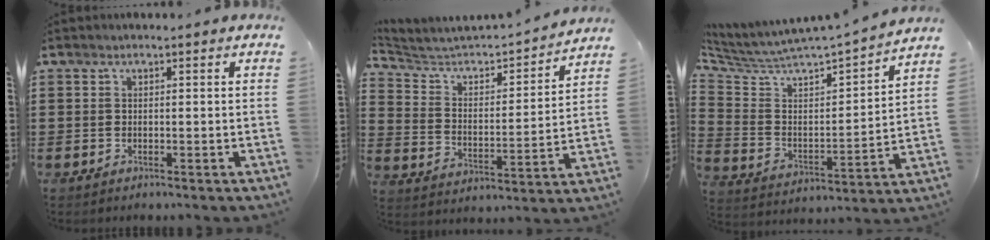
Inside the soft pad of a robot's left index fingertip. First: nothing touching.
{"total": 4.3, "force": [4.0, 1.3, 1.1], "torque": [-0.052, -0.037, 0.057]}
{"total": 3.7, "force": [3.5, 0.5, 1.1], "torque": [-0.048, -0.049, 0.050]}